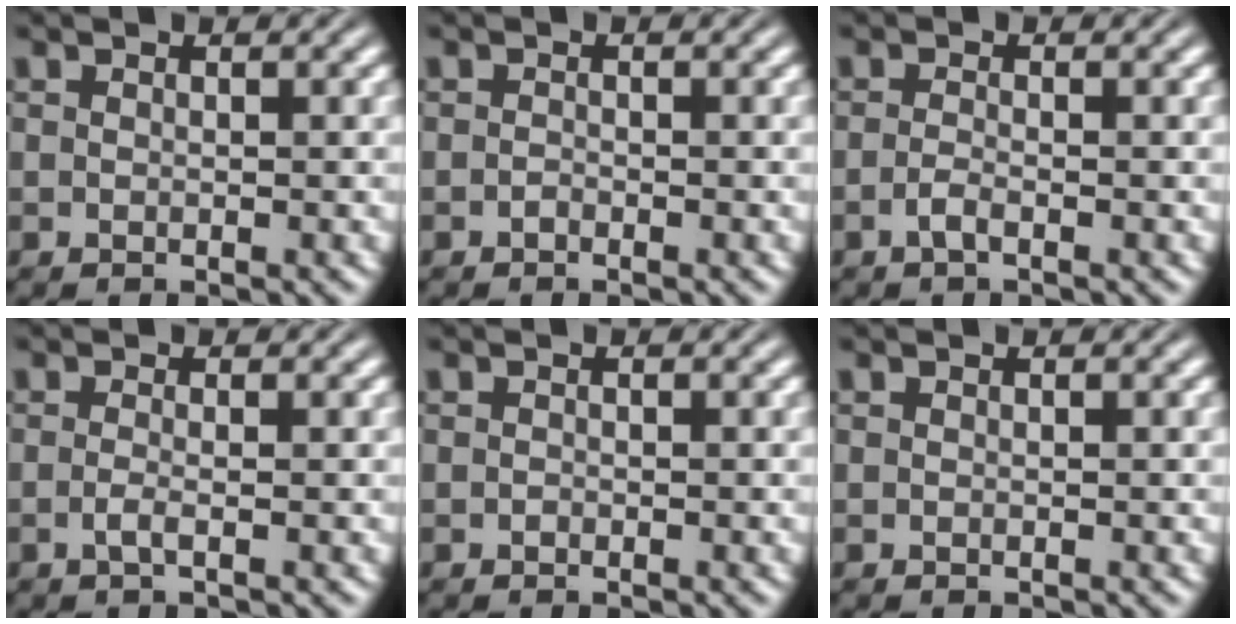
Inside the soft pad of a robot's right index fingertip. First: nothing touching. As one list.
[{"total": 1.0, "force": [-0.6, -0.8, -0.2], "torque": [0.007, -0.006, -0.008]}, {"total": 1.4, "force": [-1.1, -0.7, 0.6], "torque": [-0.006, -0.004, -0.018]}, {"total": 1.3, "force": [-0.9, -0.6, 0.8], "torque": [-0.016, -0.010, -0.012]}, {"total": 0.8, "force": [-0.3, -0.7, -0.2], "torque": [0.005, -0.005, -0.002]}, {"total": 0.0}]